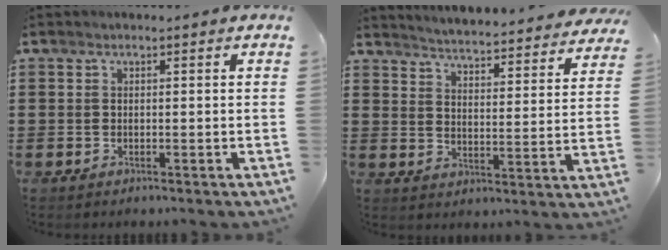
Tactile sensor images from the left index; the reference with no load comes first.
{"total": 3.9, "force": [3.8, -0.7, 0.4], "torque": [-0.031, -0.040, 0.059]}